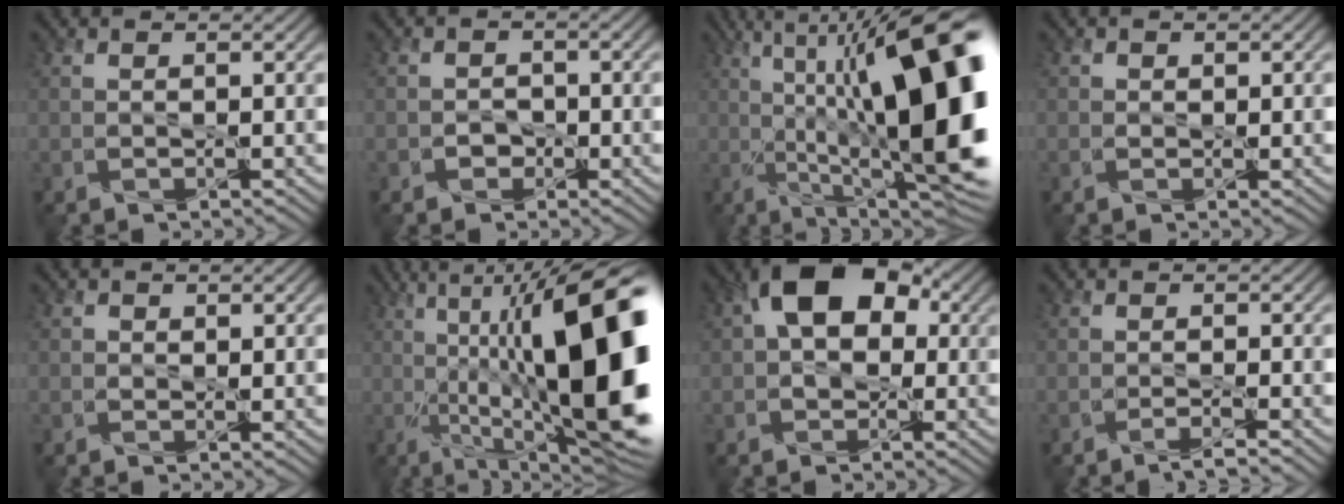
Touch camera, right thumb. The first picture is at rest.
{"total": 1.7, "force": [-1.0, 1.4, 0.3], "torque": [0.009, 0.003, -0.022]}
{"total": 21.0, "force": [1.2, 6.8, 19.8], "torque": [-0.304, 0.034, 0.013]}
{"total": 0.7, "force": [0.0, 0.6, 0.3], "torque": [-0.004, -0.002, -0.002]}
{"total": 0.8, "force": [-0.1, 0.8, 0.3], "torque": [-0.004, -0.002, -0.006]}
{"total": 20.5, "force": [0.1, 6.6, 19.4], "torque": [-0.292, 0.026, -0.002]}
{"total": 10.9, "force": [2.4, 7.0, 8.0], "torque": [-0.122, 0.026, 0.024]}
{"total": 1.7, "force": [-1.4, -0.1, 0.9], "torque": [-0.017, 0.005, -0.028]}